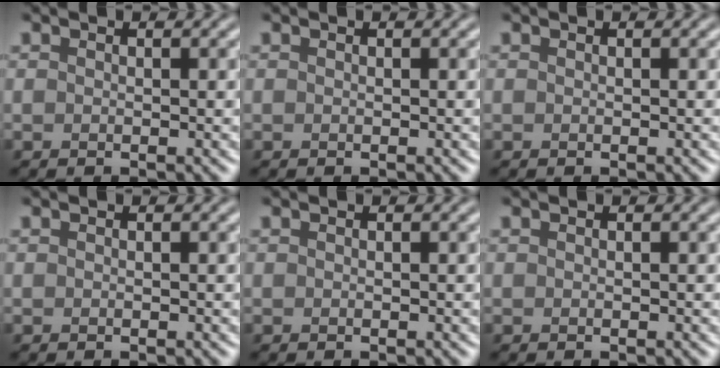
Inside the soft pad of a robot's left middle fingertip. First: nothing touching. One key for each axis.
{"total": 0.0}
{"total": 0.0}
{"total": 0.0}
{"total": 0.0}
{"total": 0.0}